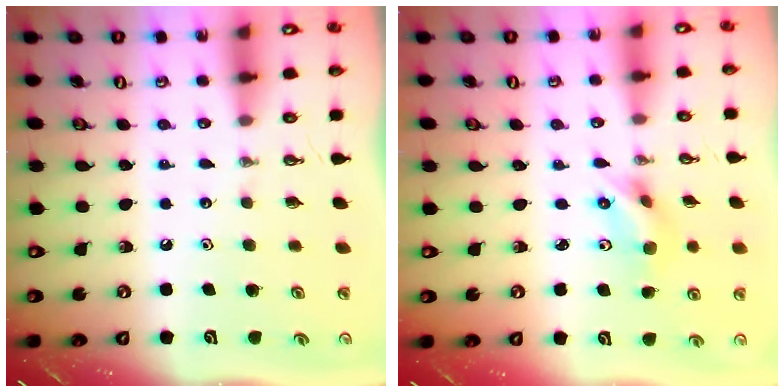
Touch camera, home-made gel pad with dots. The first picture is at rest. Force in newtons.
{"total": 5.2, "press": 3.8, "slide": 3.6}